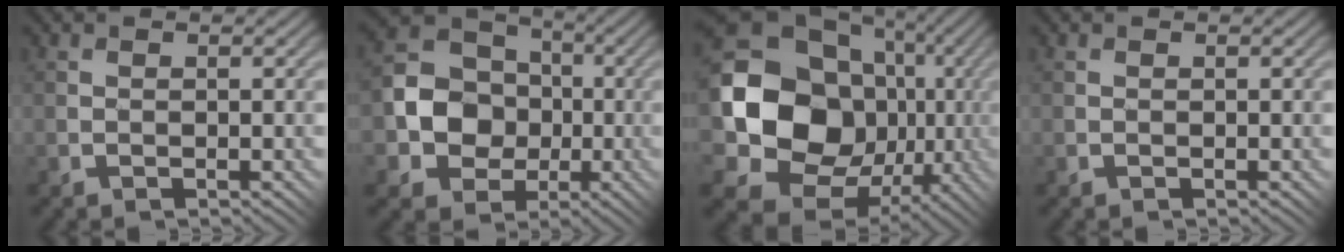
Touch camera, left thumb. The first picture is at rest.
{"total": 9.5, "force": [-1.2, 8.3, 4.4], "torque": [-0.096, -0.006, -0.049]}
{"total": 17.2, "force": [-0.8, 14.3, 9.4], "torque": [-0.192, -0.033, -0.005]}
{"total": 0.0}